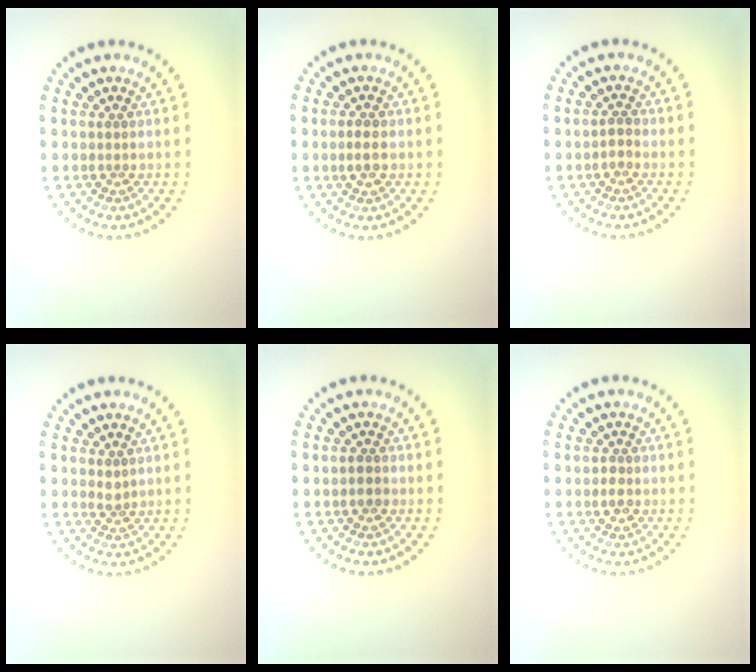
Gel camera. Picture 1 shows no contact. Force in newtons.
{"total": 1.8, "press": 1.8, "slide": 0.2}
{"total": 0.9, "press": 0.8, "slide": 0.4}
{"total": 1.0, "press": 0.7, "slide": 0.7}
{"total": 1.1, "press": 1.1, "slide": 0.3}
{"total": 1.2, "press": 1.1, "slide": 0.3}